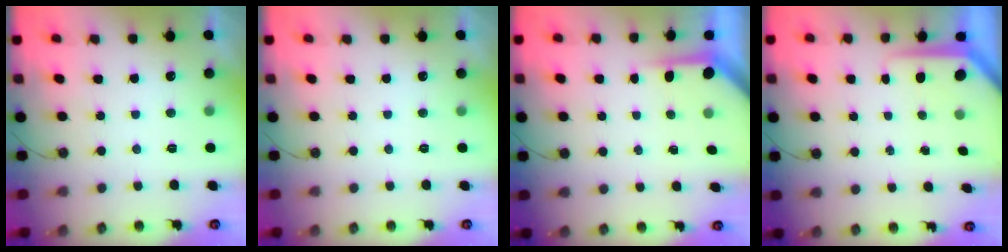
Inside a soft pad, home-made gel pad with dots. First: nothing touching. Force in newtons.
{"total": 0.0}
{"total": 3.8, "press": 3.8, "slide": 0.3}
{"total": 5.7, "press": 5.6, "slide": 0.4}